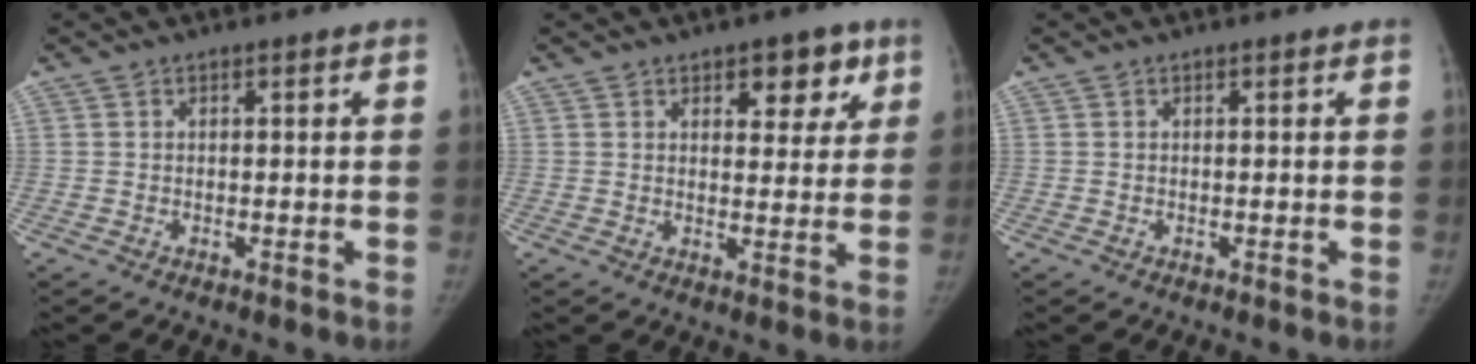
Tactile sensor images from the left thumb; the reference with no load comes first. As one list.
[{"total": 7.1, "force": [3.8, 4.1, 4.5], "torque": [-0.019, -0.016, 0.047]}, {"total": 0.0}]